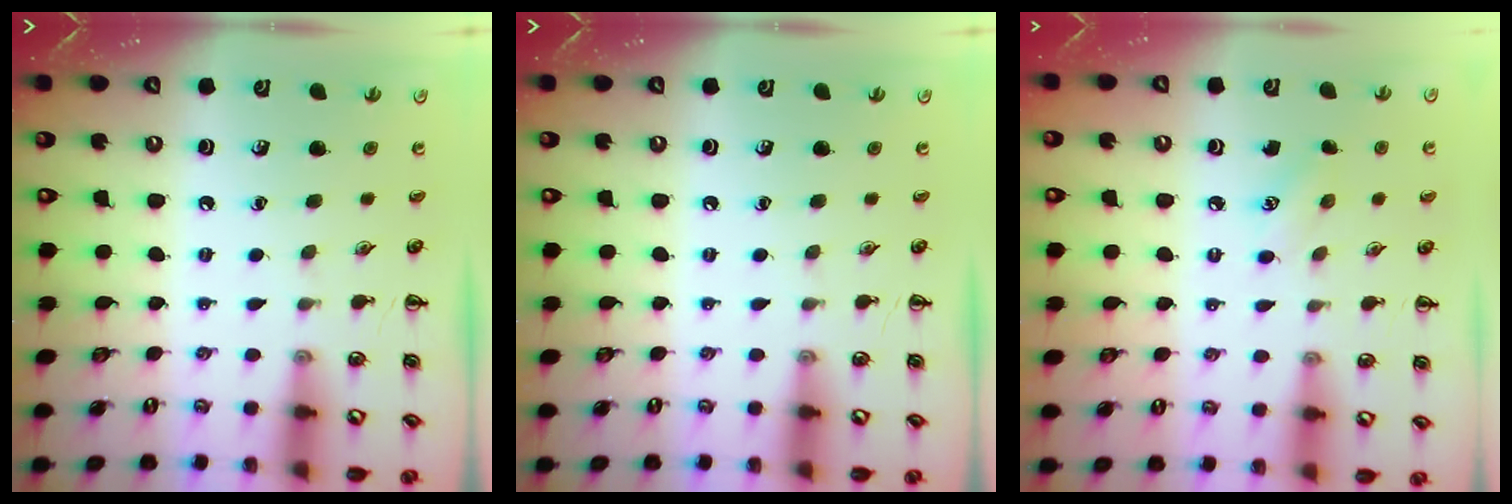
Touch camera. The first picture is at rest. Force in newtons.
{"total": 0.0}
{"total": 4.8, "press": 4.6, "slide": 1.3}